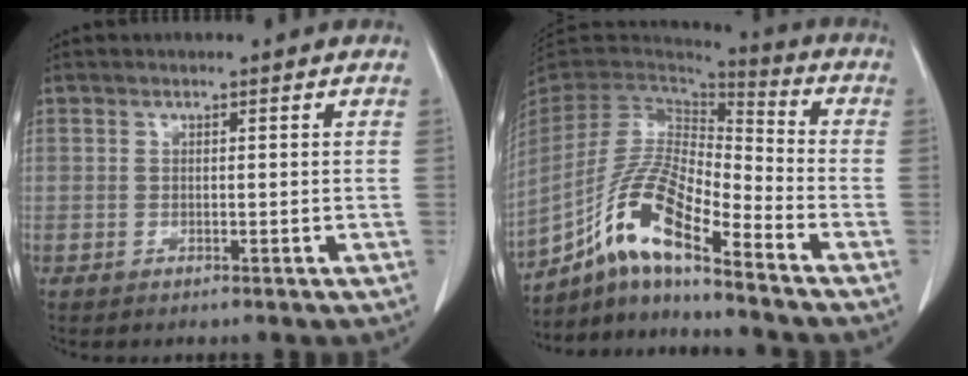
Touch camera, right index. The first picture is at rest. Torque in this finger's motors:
{"motor_torque": [0.65, -0.52, 0.34, 0.09]}